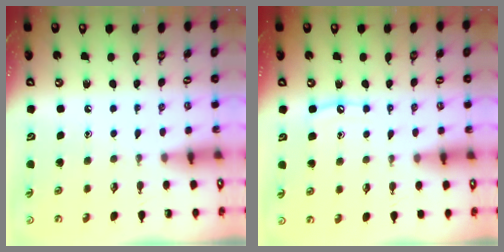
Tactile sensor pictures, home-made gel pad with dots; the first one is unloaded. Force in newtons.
{"total": 5.7, "press": 5.7, "slide": 0.5}